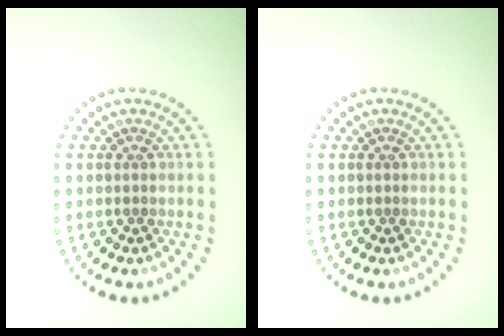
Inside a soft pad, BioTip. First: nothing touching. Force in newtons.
{"total": 0.0}